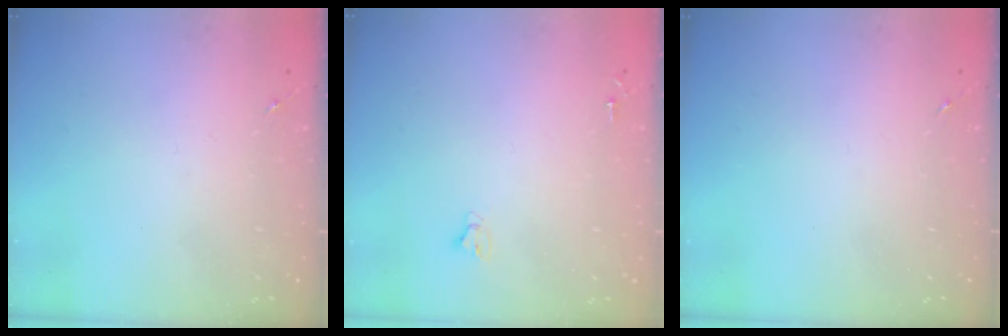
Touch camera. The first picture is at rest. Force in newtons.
{"total": 2.4, "press": 2.4, "slide": 0.2}
{"total": 0.0}